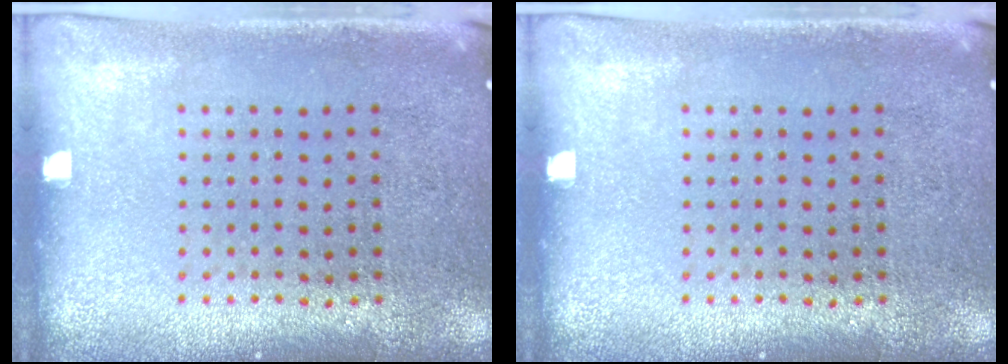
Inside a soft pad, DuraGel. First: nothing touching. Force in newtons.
{"total": 0.0}